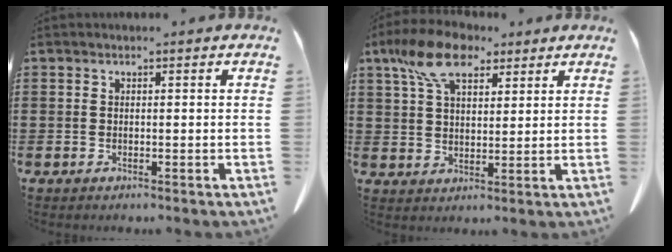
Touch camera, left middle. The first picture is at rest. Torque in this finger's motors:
{"motor_torque": [0.50, -0.16, 0.33, 0.12]}